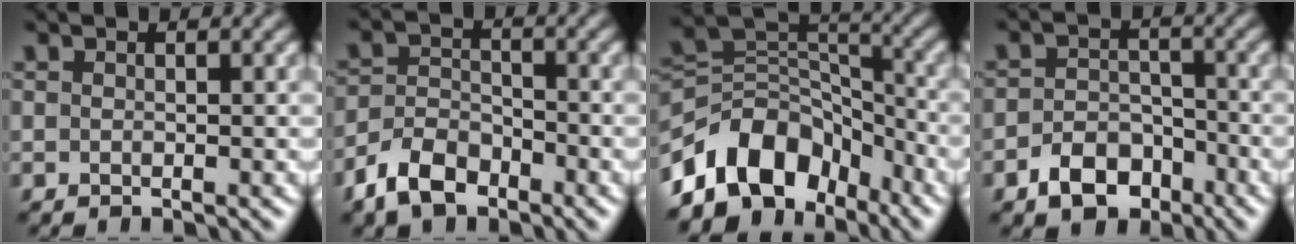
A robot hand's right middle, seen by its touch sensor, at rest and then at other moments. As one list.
[{"total": 4.5, "force": [-3.1, 2.5, 2.1], "torque": [-0.040, 0.000, -0.068]}, {"total": 9.4, "force": [-5.8, 5.9, 4.4], "torque": [-0.062, 0.012, -0.116]}, {"total": 4.3, "force": [-2.6, 2.9, 2.0], "torque": [-0.031, -0.001, -0.047]}]